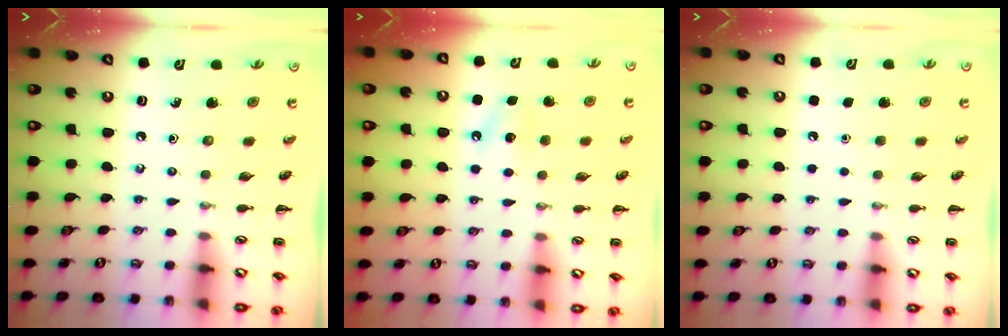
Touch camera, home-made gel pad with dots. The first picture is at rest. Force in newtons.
{"total": 6.8, "press": 6.5, "slide": 1.9}
{"total": 1.5, "press": 1.5, "slide": 0.1}